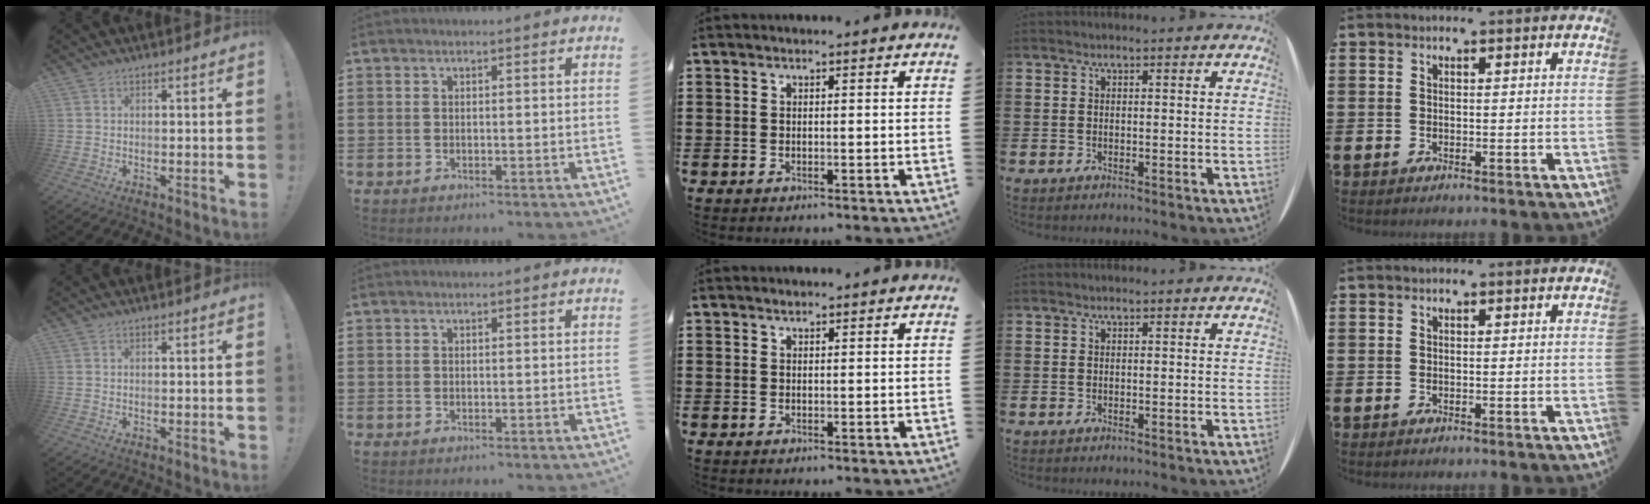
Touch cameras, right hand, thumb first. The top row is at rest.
{"middle": {"total": 0.5, "force": [0.4, 0.3, -0.1], "torque": [-0.002, -0.002, 0.009]}}